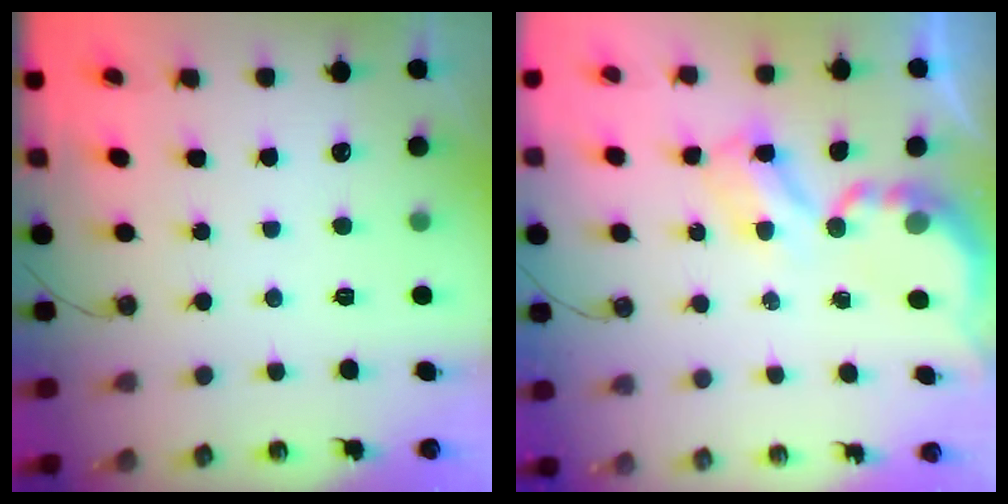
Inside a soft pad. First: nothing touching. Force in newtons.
{"total": 5.5, "press": 5.5, "slide": 0.3}